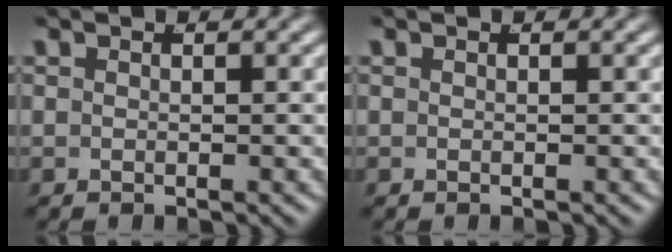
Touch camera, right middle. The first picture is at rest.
{"total": 0.0}